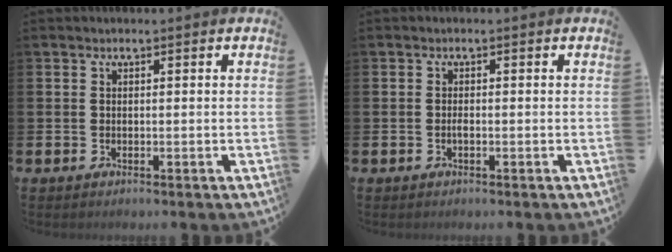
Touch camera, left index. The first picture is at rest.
{"total": 0.7, "force": [-0.3, 0.2, 0.7], "torque": [-0.010, -0.003, -0.004]}